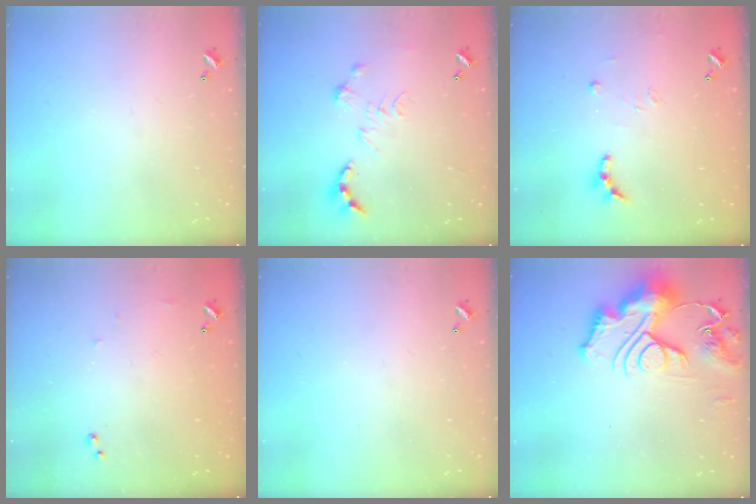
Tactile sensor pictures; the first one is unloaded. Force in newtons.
{"total": 0.0}
{"total": 7.8, "press": 7.8, "slide": 0.4}
{"total": 6.4, "press": 6.4, "slide": 0.8}
{"total": 0.0}
{"total": 15.3, "press": 15.2, "slide": 1.6}